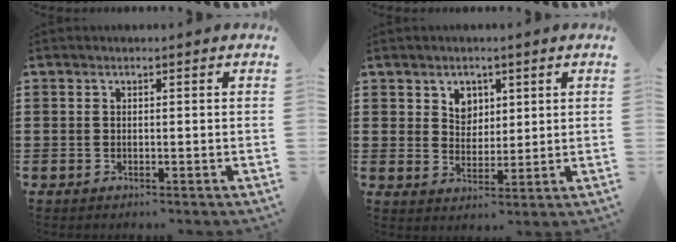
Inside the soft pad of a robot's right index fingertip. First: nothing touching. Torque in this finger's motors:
{"motor_torque": [0.07, 0.06, 0.07, 0.04]}